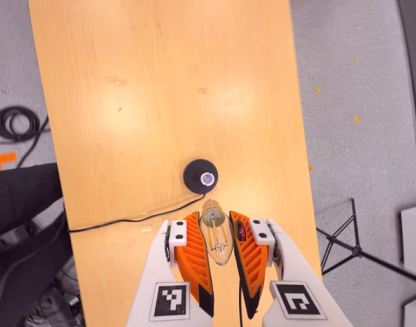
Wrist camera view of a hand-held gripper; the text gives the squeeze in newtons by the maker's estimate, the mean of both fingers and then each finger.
{"total": 22.8, "left": 26.2, "right": 19.4}